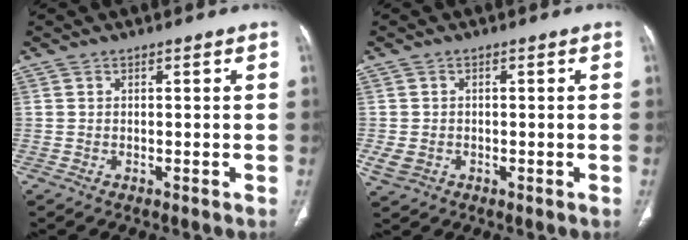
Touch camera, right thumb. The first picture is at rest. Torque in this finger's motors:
{"motor_torque": [2.06, 1.31, -0.15, -0.35, 0.13]}